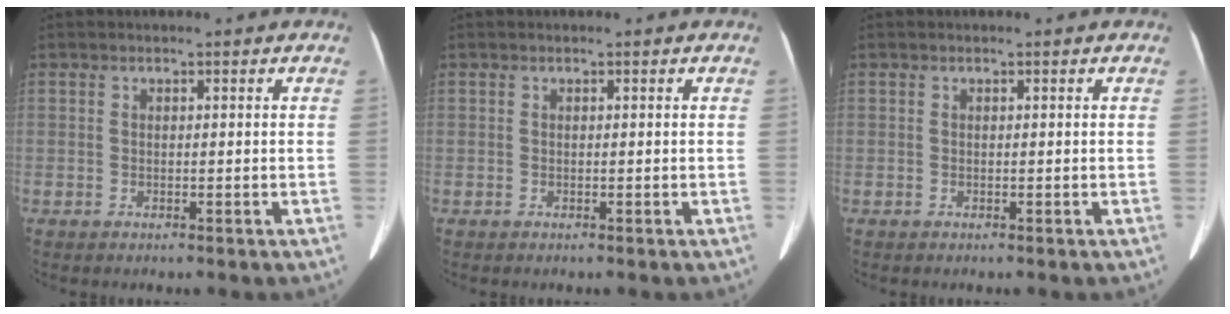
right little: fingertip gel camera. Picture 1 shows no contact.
{"total": 0.0}
{"total": 0.0}